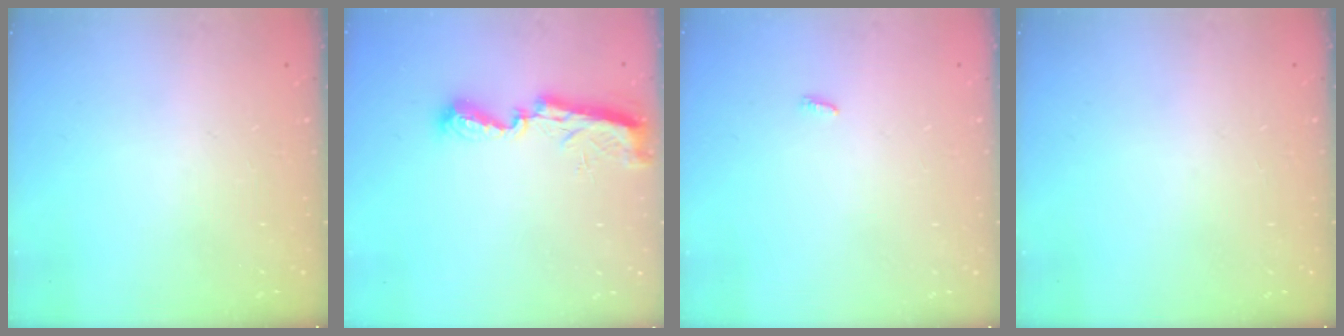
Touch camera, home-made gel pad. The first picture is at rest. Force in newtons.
{"total": 7.8, "press": 7.8, "slide": 0.6}
{"total": 2.3, "press": 2.3, "slide": 0.3}
{"total": 0.0}